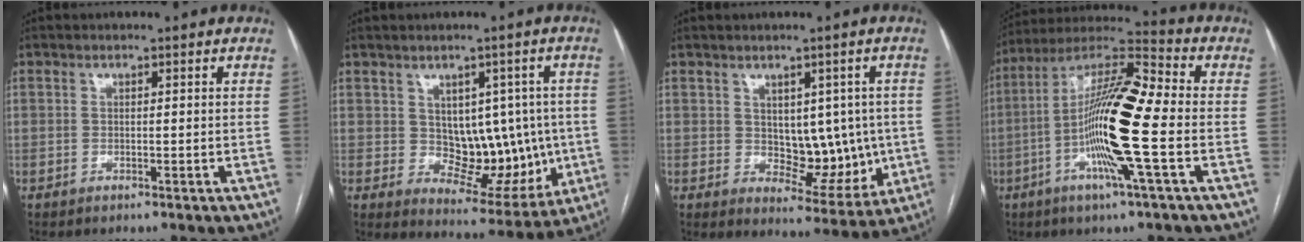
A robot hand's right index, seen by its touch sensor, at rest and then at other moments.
{"total": 15.1, "force": [-0.3, 8.9, 12.2], "torque": [-0.133, 0.022, 0.023]}
{"total": 8.9, "force": [0.3, 5.5, 7.1], "torque": [-0.075, 0.007, 0.023]}
{"total": 16.5, "force": [-3.3, 0.4, 16.2], "torque": [-0.307, 0.000, -0.074]}